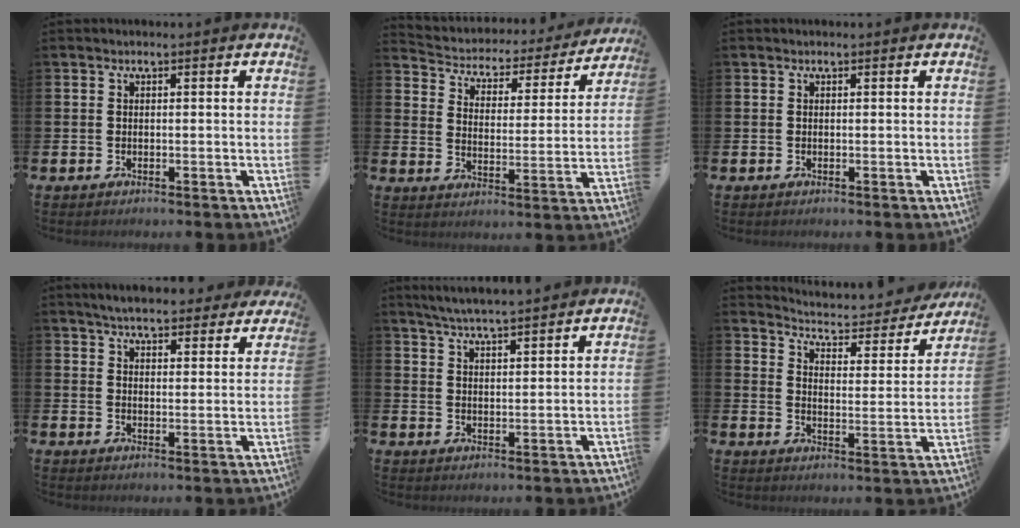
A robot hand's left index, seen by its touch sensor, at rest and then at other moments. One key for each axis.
{"total": 3.9, "fx": 3.5, "fy": 1.6, "fz": 0.4, "tx": -0.038, "ty": -0.030, "tz": 0.052}
{"total": 0.0}
{"total": 5.8, "fx": 5.6, "fy": 1.0, "fz": 1.1, "tx": -0.031, "ty": -0.030, "tz": 0.099}
{"total": 5.1, "fx": 5.0, "fy": -0.3, "fz": 0.9, "tx": -0.038, "ty": -0.023, "tz": 0.090}
{"total": 4.3, "fx": 4.2, "fy": 0.8, "fz": 0.7, "tx": -0.036, "ty": -0.042, "tz": 0.063}